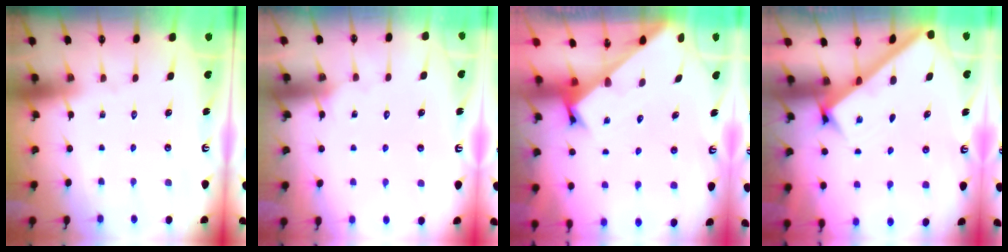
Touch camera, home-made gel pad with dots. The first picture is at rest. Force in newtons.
{"total": 4.8, "press": 4.8, "slide": 0.4}
{"total": 2.4, "press": 2.4, "slide": 0.2}
{"total": 2.4, "press": 2.4, "slide": 0.2}